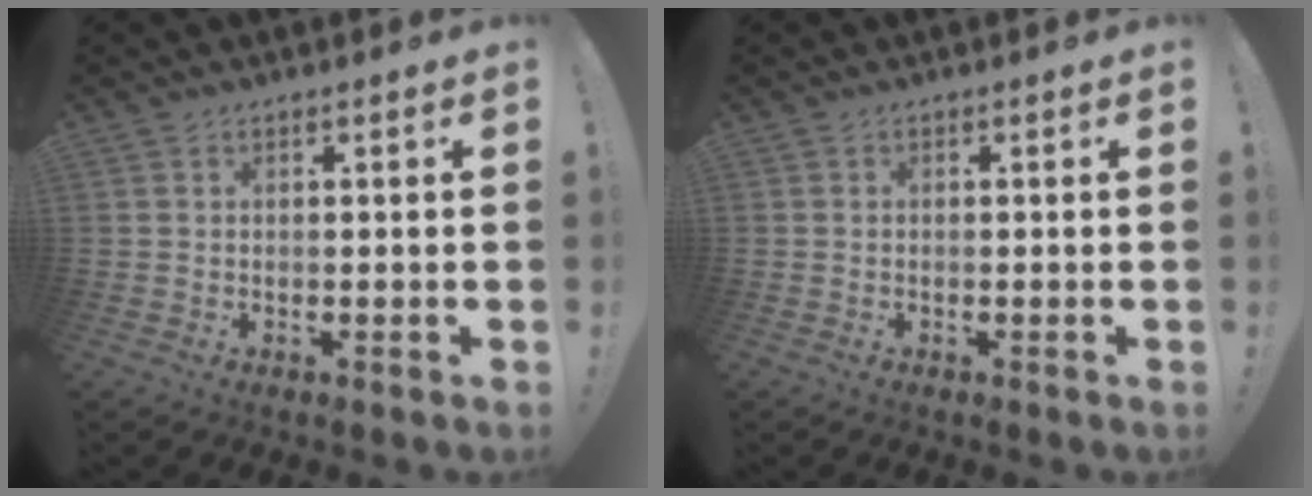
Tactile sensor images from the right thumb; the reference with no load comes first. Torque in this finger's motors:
{"motor_torque": [0.87, 0.06, 0.14, 0.14, 0.06]}